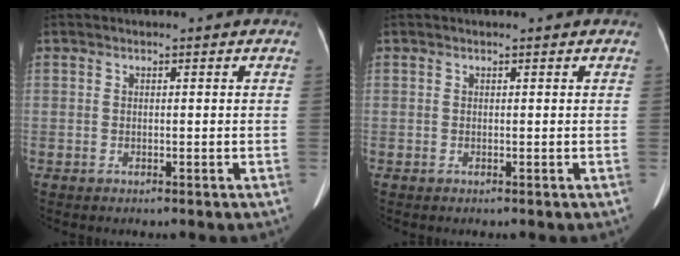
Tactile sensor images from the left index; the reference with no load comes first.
{"total": 0.0}